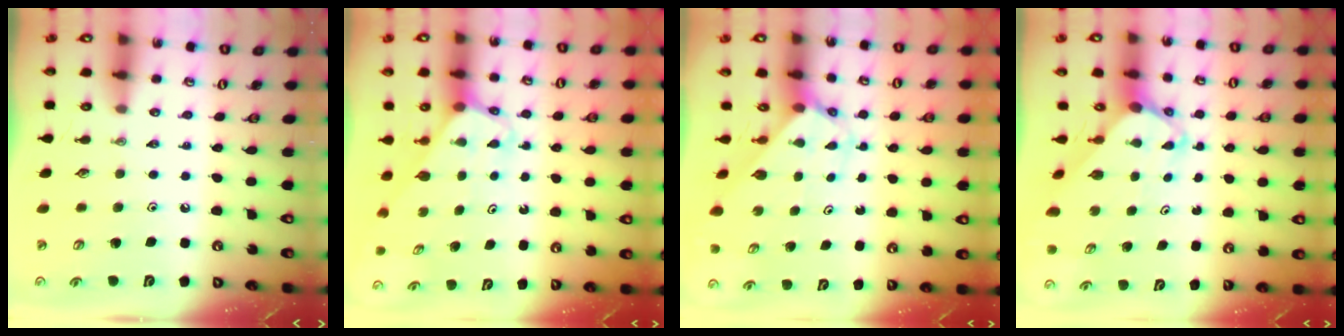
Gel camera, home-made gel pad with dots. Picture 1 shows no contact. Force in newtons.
{"total": 3.0, "press": 3.0, "slide": 0.2}
{"total": 2.6, "press": 2.6, "slide": 0.2}
{"total": 3.6, "press": 3.6, "slide": 0.3}